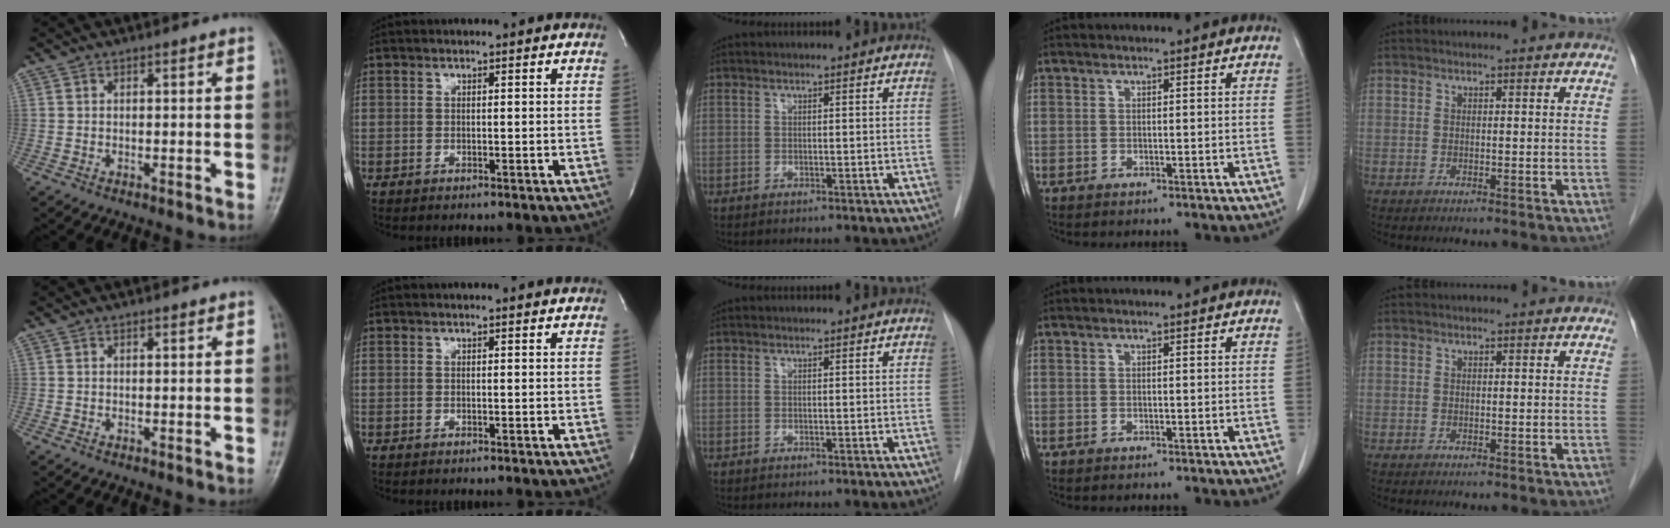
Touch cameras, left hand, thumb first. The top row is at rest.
{"thumb": {"total": 0.6, "force": [0.5, 0.2, 0.4], "torque": [-0.007, -0.002, 0.006]}, "index": {"total": 0.7, "force": [0.7, -0.1, 0.0], "torque": [-0.009, -0.008, 0.004]}}